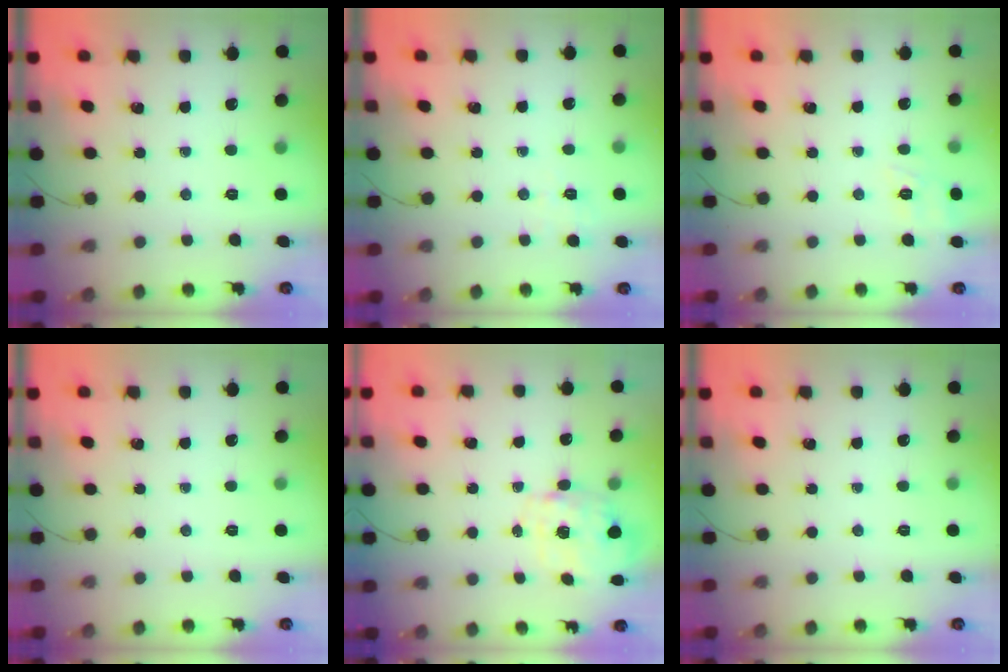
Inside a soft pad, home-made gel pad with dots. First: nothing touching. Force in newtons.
{"total": 2.7, "press": 2.0, "slide": 1.8}
{"total": 9.7, "press": 9.6, "slide": 1.7}
{"total": 0.0}
{"total": 2.7, "press": 2.6, "slide": 0.9}
{"total": 0.0}